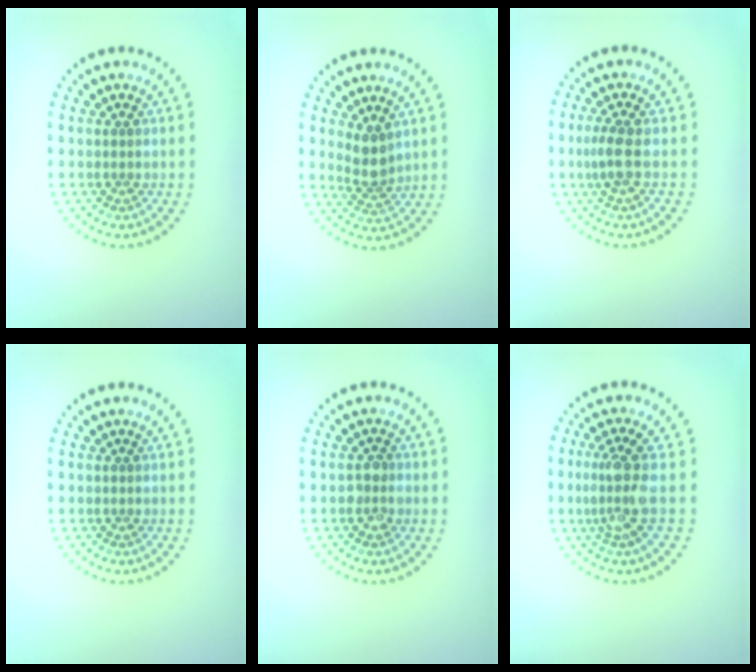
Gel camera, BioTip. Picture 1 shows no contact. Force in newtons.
{"total": 2.5, "press": 2.0, "slide": 1.5}
{"total": 1.9, "press": 1.6, "slide": 1.0}
{"total": 0.0}
{"total": 1.8, "press": 1.8, "slide": 0.3}
{"total": 3.5, "press": 2.6, "slide": 2.3}